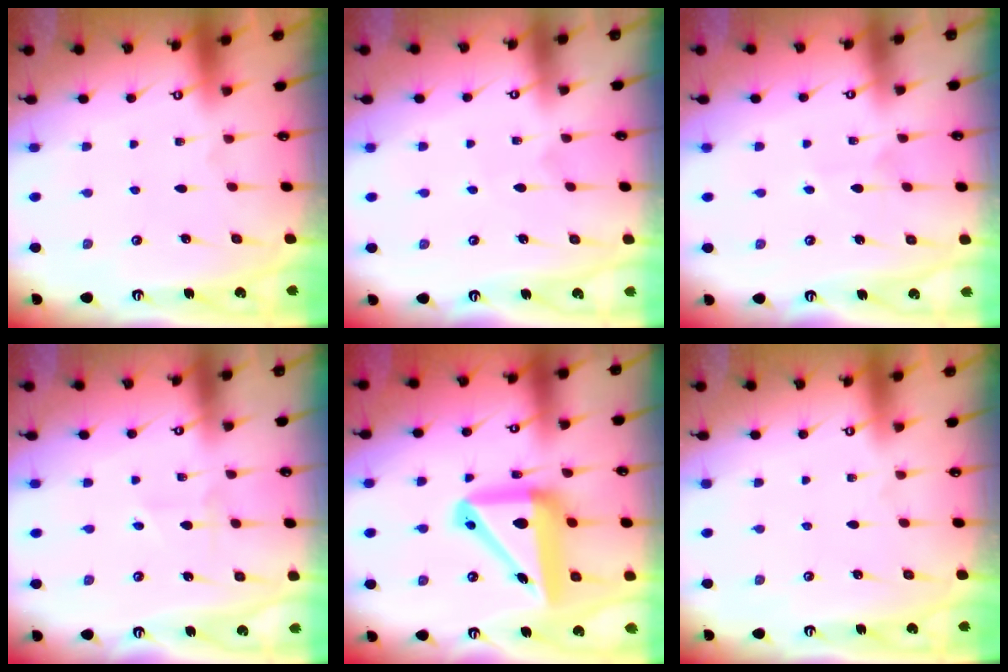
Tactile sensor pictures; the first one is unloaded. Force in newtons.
{"total": 3.4, "press": 3.4, "slide": 0.3}
{"total": 4.6, "press": 4.6, "slide": 0.4}
{"total": 1.6, "press": 1.5, "slide": 0.7}
{"total": 17.4, "press": 17.2, "slide": 2.8}
{"total": 0.0}